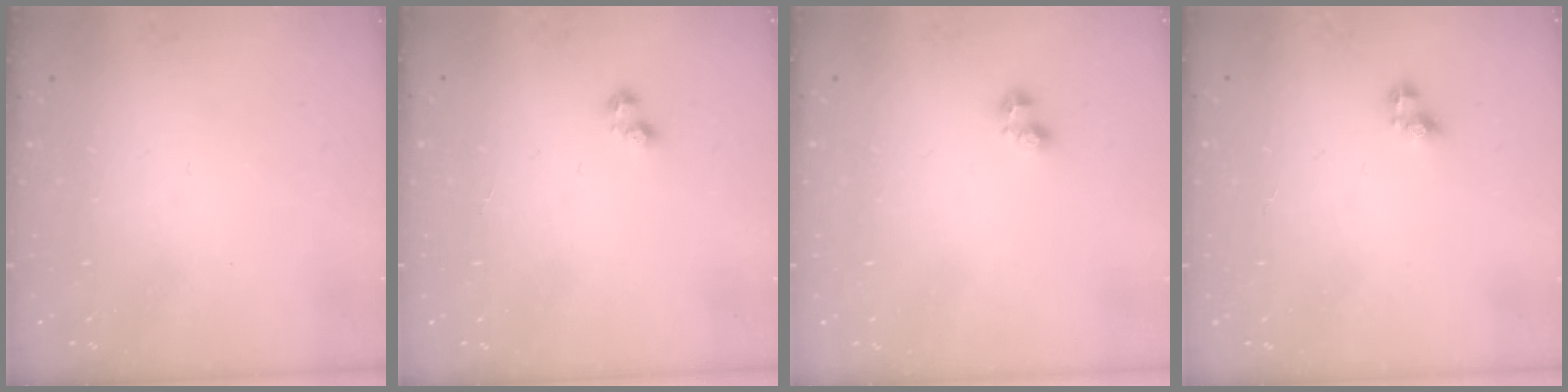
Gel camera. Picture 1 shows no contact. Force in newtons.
{"total": 1.2, "press": 1.0, "slide": 0.6}
{"total": 1.9, "press": 1.8, "slide": 0.5}
{"total": 3.0, "press": 2.9, "slide": 0.9}